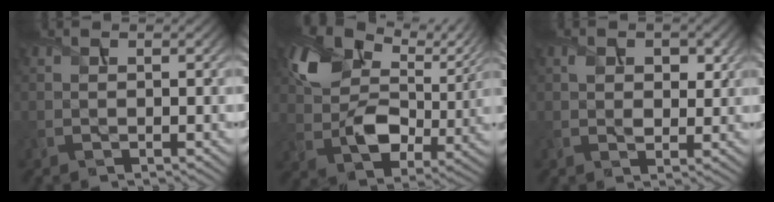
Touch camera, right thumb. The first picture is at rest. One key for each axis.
{"total": 12.9, "fx": 4.6, "fy": 8.6, "fz": 8.3, "tx": -0.175, "ty": -0.012, "tz": 0.094}
{"total": 2.9, "fx": 1.0, "fy": 2.1, "fz": 1.8, "tx": -0.037, "ty": -0.005, "tz": 0.019}